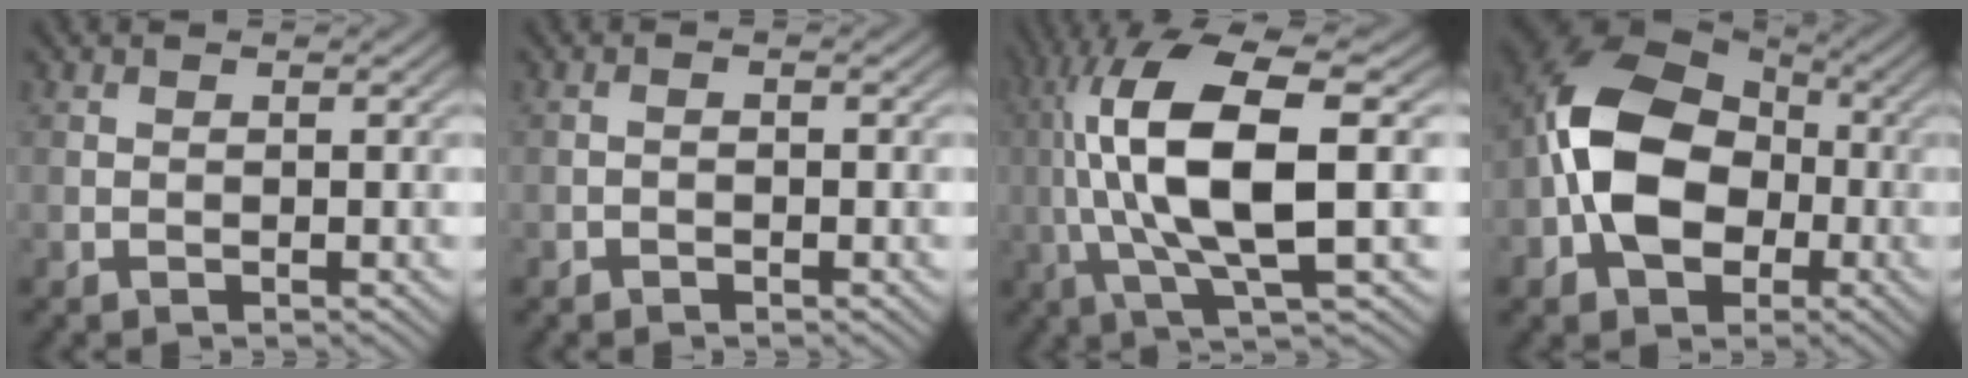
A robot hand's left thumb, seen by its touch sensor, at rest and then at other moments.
{"total": 0.6, "force": [-0.4, 0.3, 0.4], "torque": [-0.005, 0.002, -0.009]}
{"total": 13.6, "force": [0.8, 3.7, 13.0], "torque": [-0.271, 0.014, 0.017]}
{"total": 12.9, "force": [-1.9, 9.3, 8.7], "torque": [-0.181, 0.005, -0.053]}